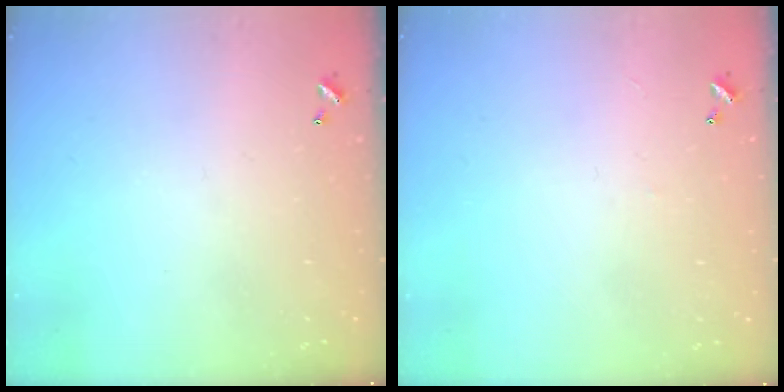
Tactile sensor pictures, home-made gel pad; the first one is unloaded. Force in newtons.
{"total": 2.3, "press": 2.2, "slide": 0.3}